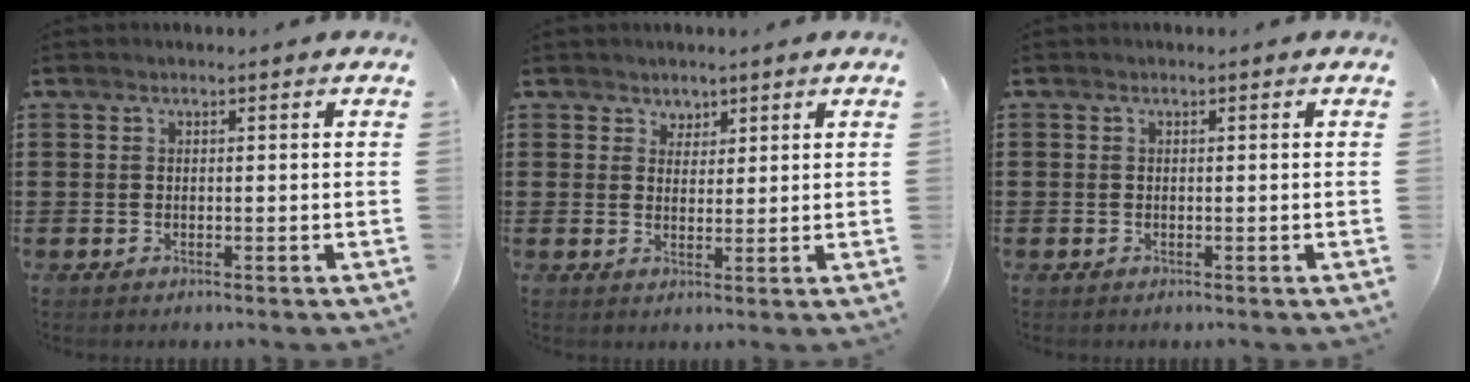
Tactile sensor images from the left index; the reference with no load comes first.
{"total": 2.0, "force": [1.4, 1.4, 0.0], "torque": [-0.007, 0.008, 0.026]}
{"total": 0.5, "force": [-0.2, 0.5, 0.0], "torque": [-0.001, 0.005, -0.005]}